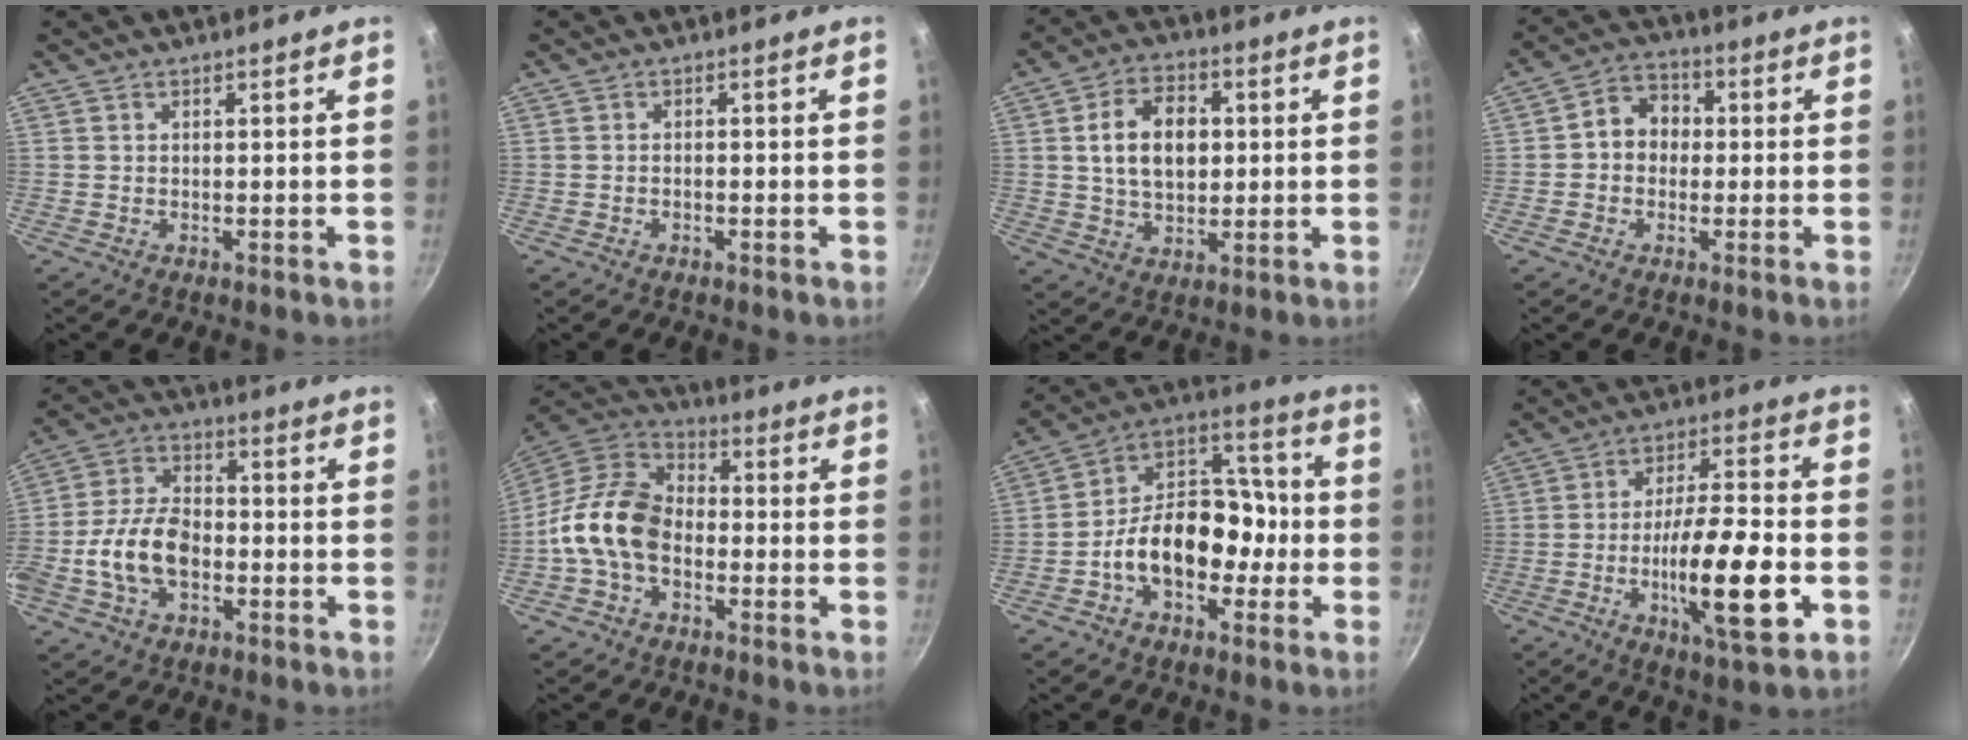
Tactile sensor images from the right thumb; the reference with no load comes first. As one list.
[{"total": 0.7, "force": [-0.4, 0.3, 0.4], "torque": [-0.010, 0.006, -0.009]}, {"total": 11.5, "force": [1.5, 7.8, 8.3], "torque": [-0.120, 0.006, 0.024]}, {"total": 7.0, "force": [0.0, 5.9, 3.7], "torque": [-0.027, 0.017, -0.015]}, {"total": 12.6, "force": [-3.1, 8.1, 9.1], "torque": [-0.160, 0.033, -0.067]}, {"total": 13.6, "force": [-3.1, 9.4, 9.4], "torque": [-0.144, 0.040, -0.081]}, {"total": 14.7, "force": [-3.8, 10.1, 10.0], "torque": [-0.100, 0.064, -0.072]}, {"total": 17.7, "force": [-5.0, 4.7, 16.3], "torque": [-0.266, 0.022, -0.081]}]